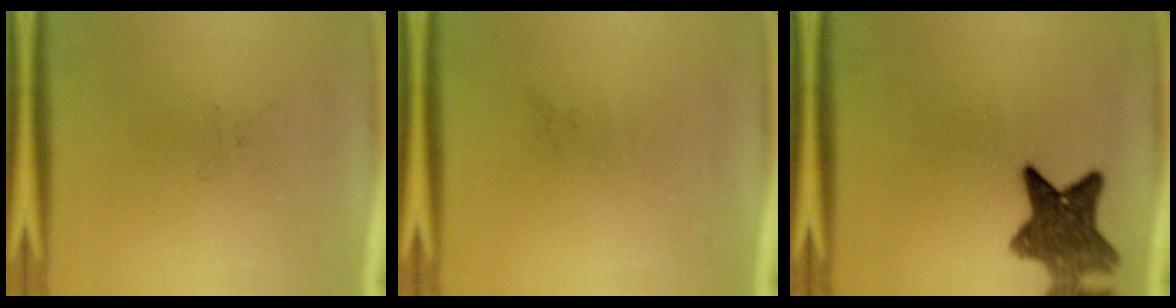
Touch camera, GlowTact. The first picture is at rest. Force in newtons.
{"total": 0.0}
{"total": 8.3}